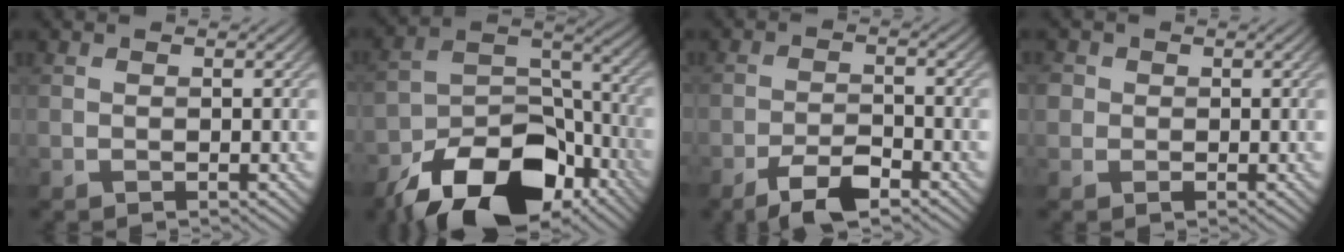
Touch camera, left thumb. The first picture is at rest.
{"total": 15.1, "force": [-10.3, 7.8, 8.0], "torque": [-0.144, -0.014, -0.190]}
{"total": 4.9, "force": [-3.5, 1.6, 3.1], "torque": [-0.058, 0.001, -0.065]}
{"total": 2.1, "force": [-0.1, 2.0, 0.7], "torque": [-0.011, -0.004, -0.004]}